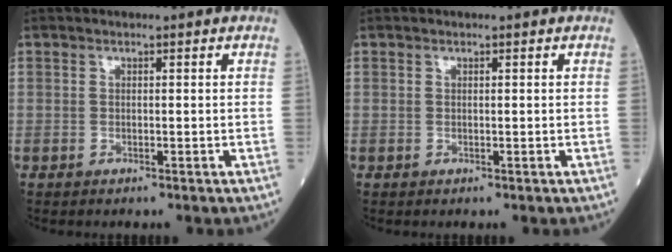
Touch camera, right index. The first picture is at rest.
{"total": 0.0}